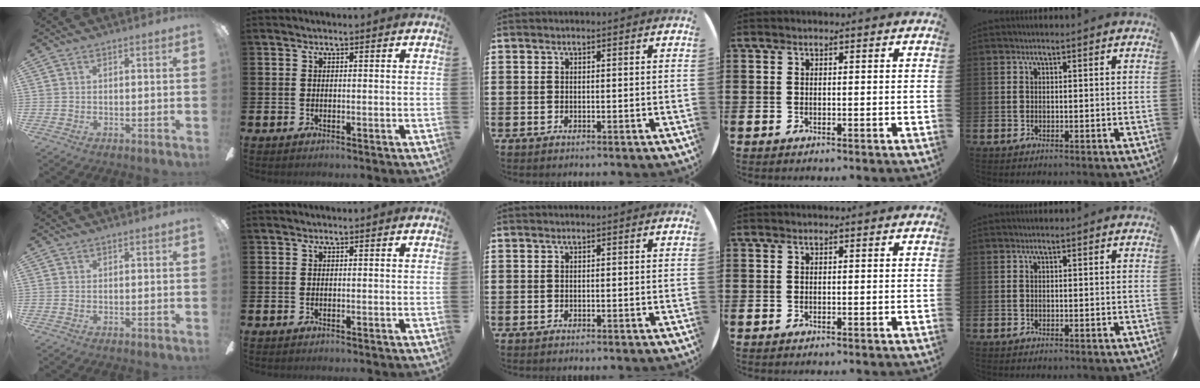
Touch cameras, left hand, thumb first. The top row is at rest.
{}